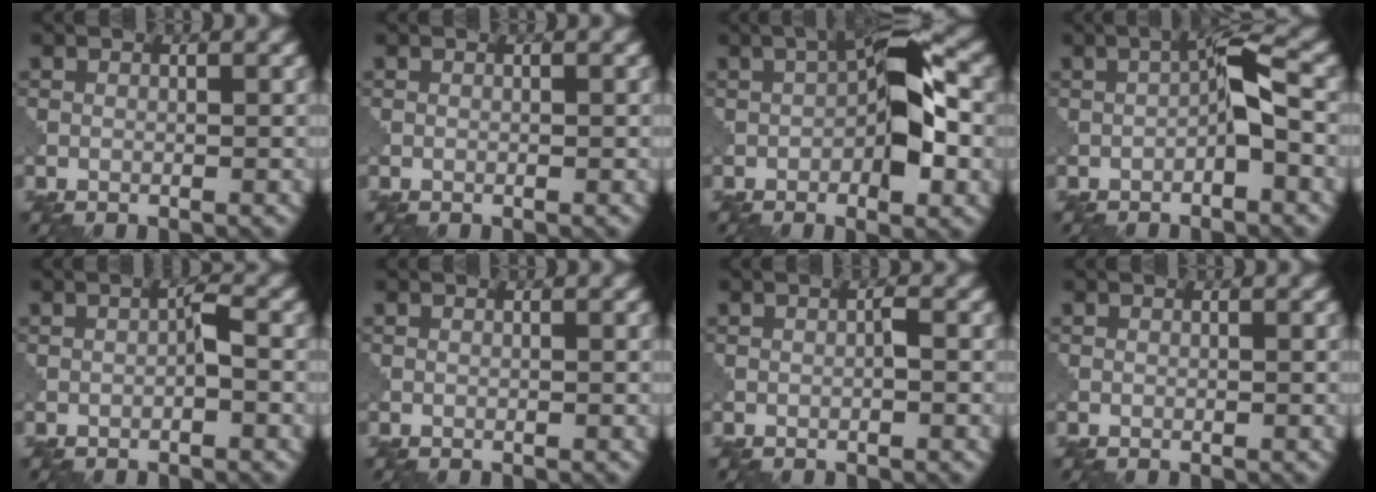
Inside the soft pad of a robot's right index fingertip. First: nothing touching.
{"total": 0.0}
{"total": 7.6, "force": [-0.6, 3.0, 7.0], "torque": [-0.103, 0.015, -0.022]}
{"total": 3.2, "force": [-0.9, 0.6, 3.0], "torque": [-0.052, 0.014, -0.018]}
{"total": 1.2, "force": [-0.4, 0.2, 1.1], "torque": [-0.019, 0.006, -0.005]}
{"total": 0.0}
{"total": 0.6, "force": [-0.2, 0.1, 0.6], "torque": [-0.011, 0.004, -0.004]}
{"total": 0.0}